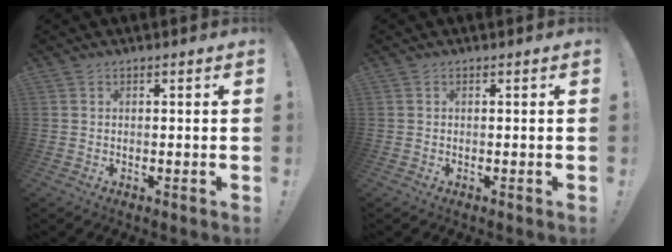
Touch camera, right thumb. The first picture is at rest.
{"total": 0.0}